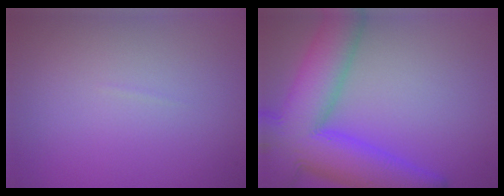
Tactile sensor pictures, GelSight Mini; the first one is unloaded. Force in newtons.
{"total": 12.5, "press": 12.5, "slide": 0.6}